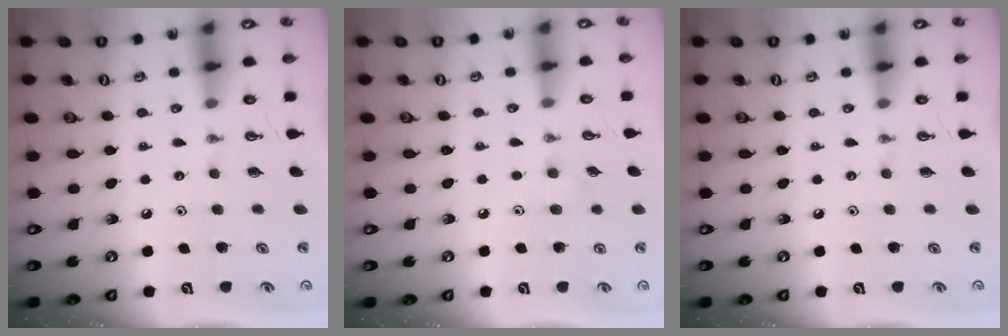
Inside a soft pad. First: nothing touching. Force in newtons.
{"total": 3.9, "press": 3.8, "slide": 0.8}
{"total": 0.0}